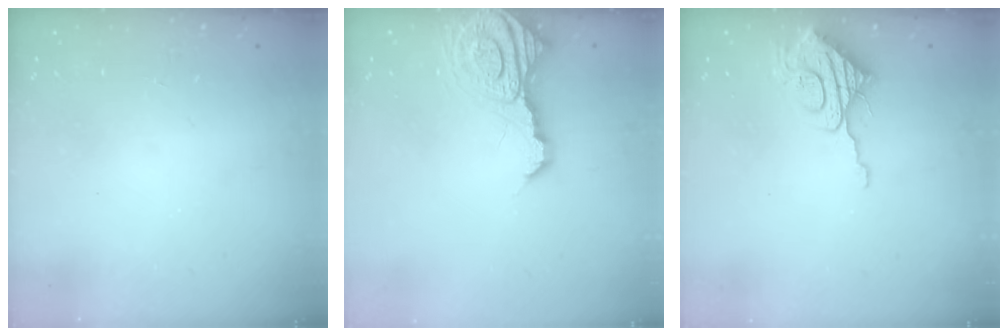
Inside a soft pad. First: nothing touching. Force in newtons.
{"total": 14.7, "press": 14.6, "slide": 1.8}
{"total": 10.0, "press": 10.0, "slide": 0.4}